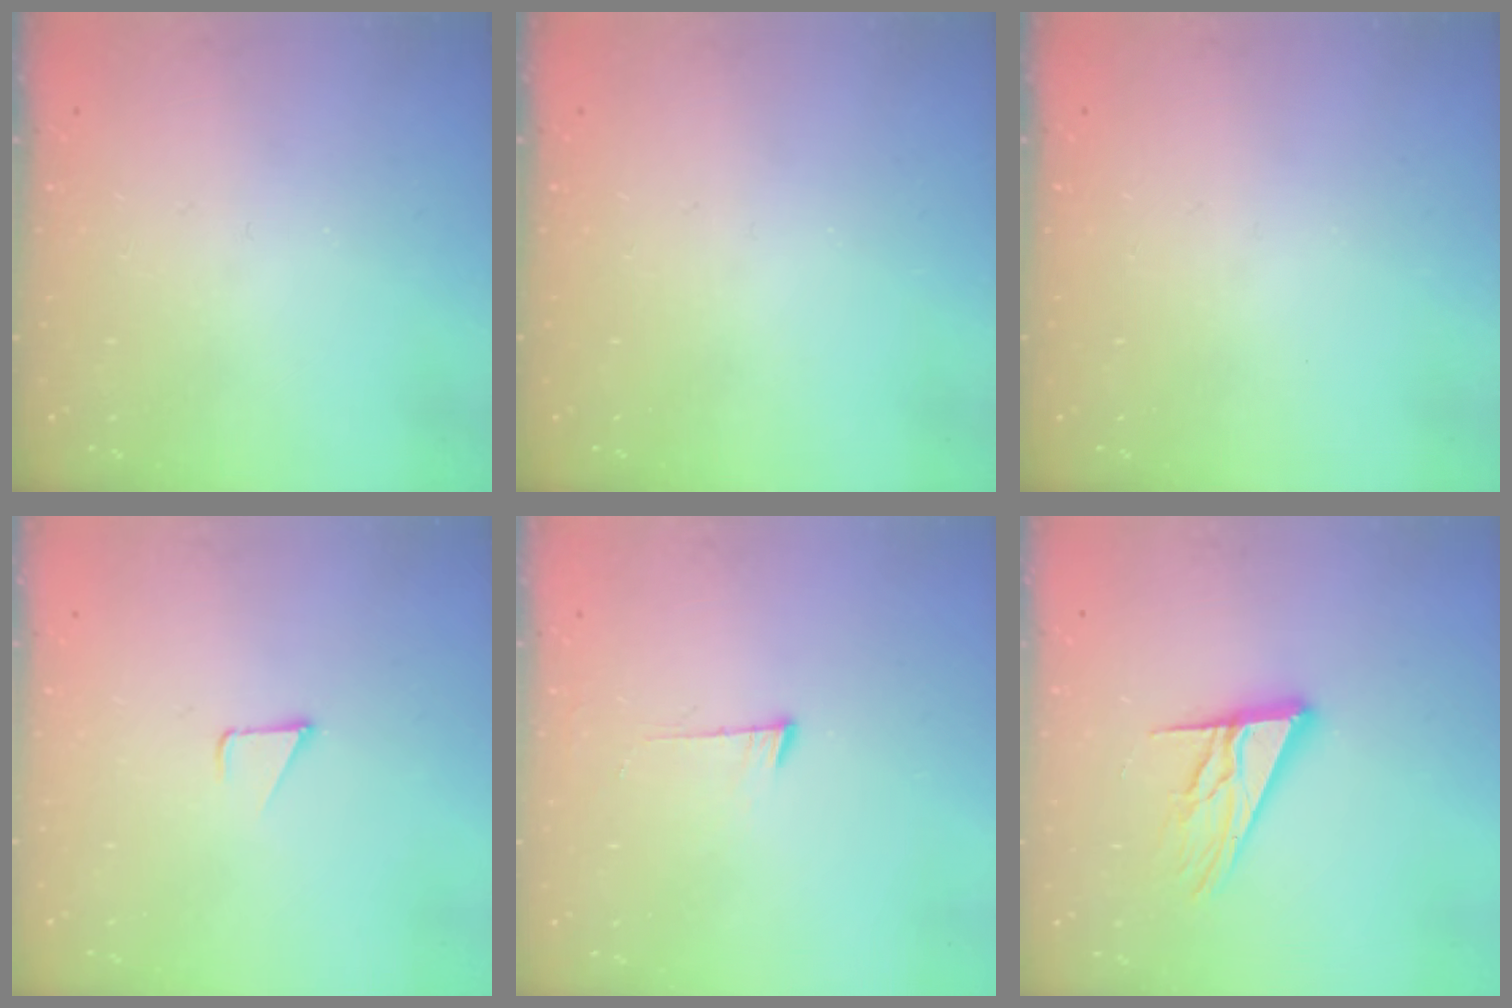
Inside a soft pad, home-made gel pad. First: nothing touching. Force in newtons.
{"total": 0.0}
{"total": 0.0}
{"total": 1.2, "press": 1.2, "slide": 0.1}
{"total": 4.3, "press": 4.2, "slide": 0.5}
{"total": 13.3, "press": 13.1, "slide": 2.5}